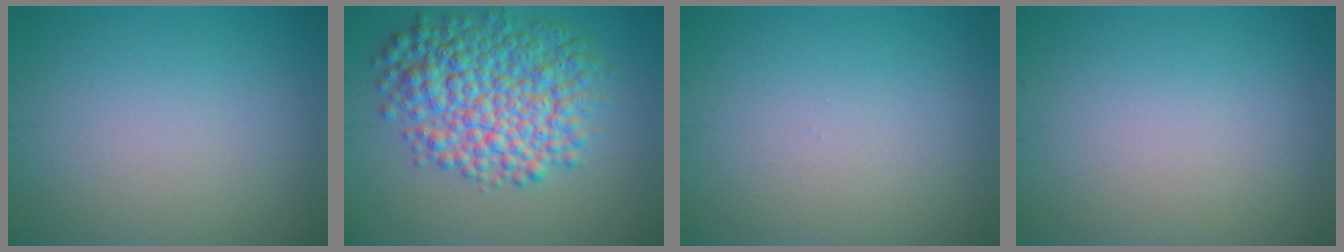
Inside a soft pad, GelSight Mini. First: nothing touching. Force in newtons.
{"total": 8.6, "press": 8.6, "slide": 0.0}
{"total": 0.0}
{"total": 0.0}